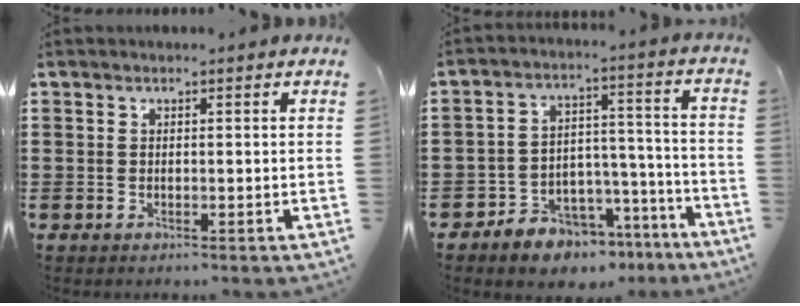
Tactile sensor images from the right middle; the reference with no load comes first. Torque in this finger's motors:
{"motor_torque": [2.14, 0.00, 0.38, 0.08]}